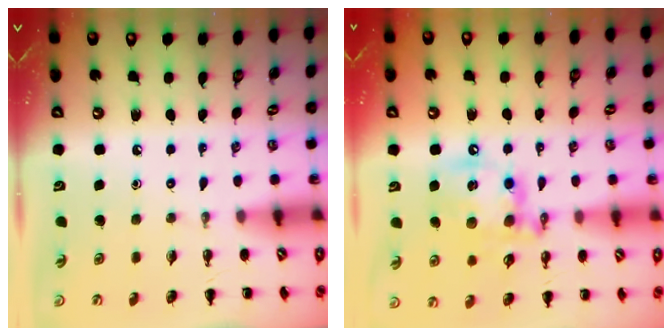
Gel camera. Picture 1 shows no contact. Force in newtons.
{"total": 14.2, "press": 13.9, "slide": 3.0}